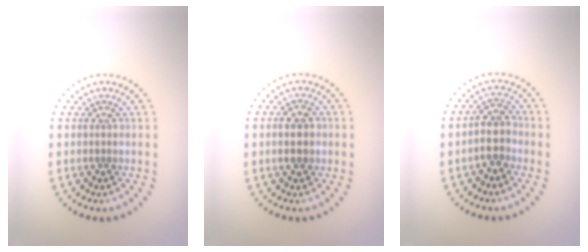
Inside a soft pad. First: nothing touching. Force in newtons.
{"total": 2.5, "press": 2.5, "slide": 0.1}
{"total": 2.6, "press": 2.3, "slide": 1.3}